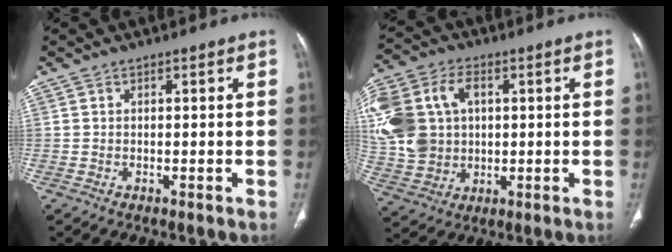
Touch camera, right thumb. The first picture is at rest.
{"total": 18.9, "force": [3.0, 14.5, 11.8], "torque": [-0.267, 0.020, 0.065]}